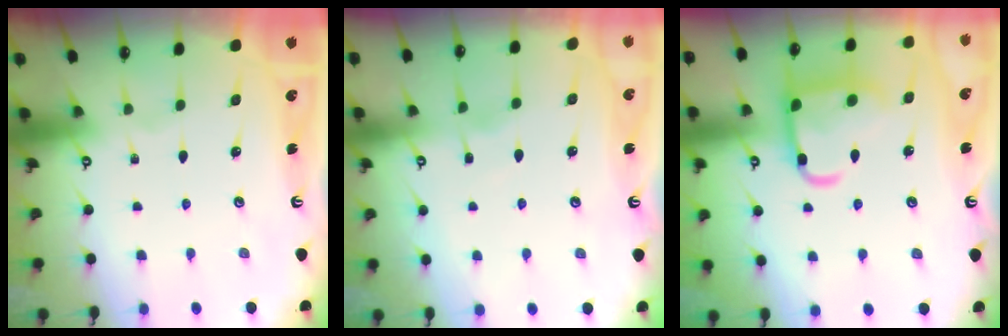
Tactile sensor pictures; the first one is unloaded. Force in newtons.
{"total": 3.6, "press": 3.6, "slide": 0.4}
{"total": 15.5, "press": 15.4, "slide": 1.2}